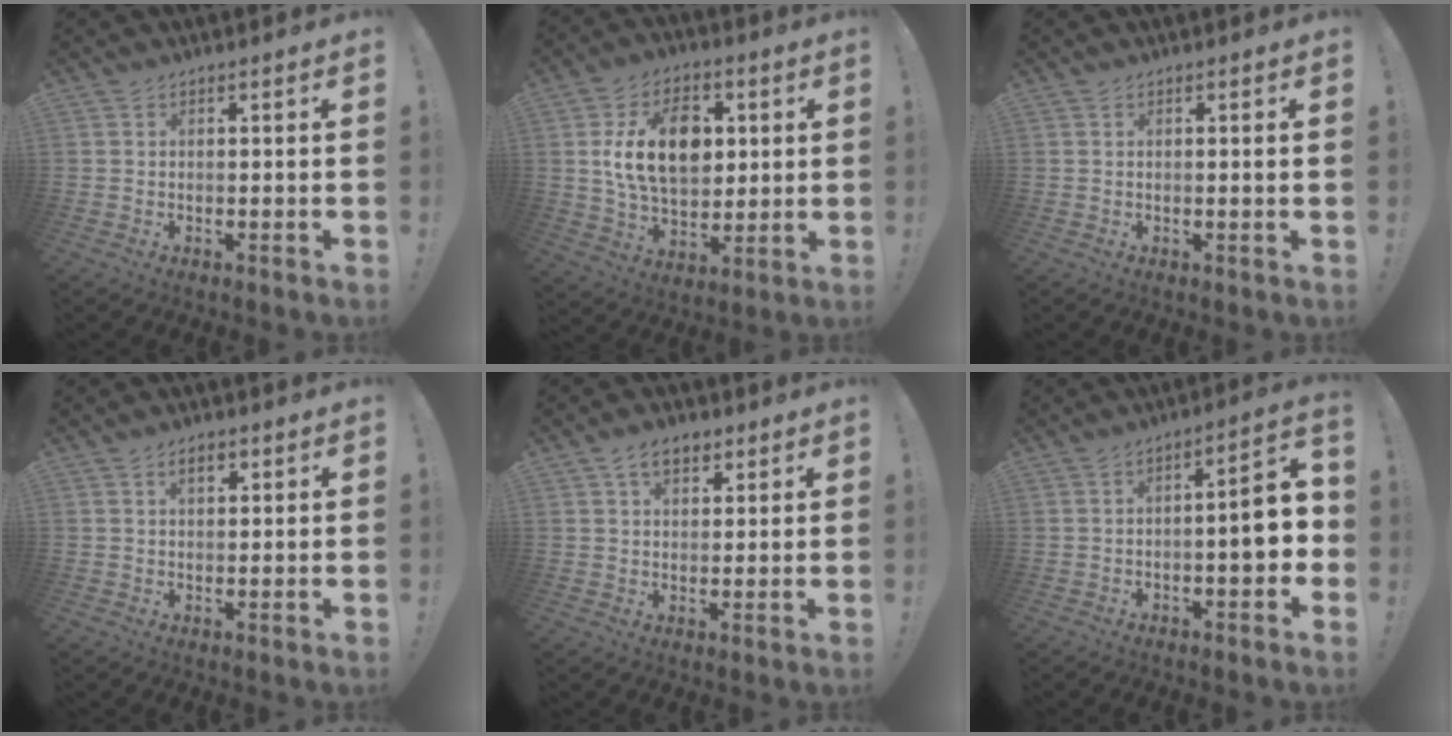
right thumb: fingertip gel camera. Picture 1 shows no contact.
{"total": 17.7, "force": [3.8, 12.3, 12.1], "torque": [-0.182, -0.003, 0.069]}
{"total": 1.1, "force": [0.3, -0.4, 1.0], "torque": [-0.013, -0.003, 0.003]}
{"total": 3.2, "force": [1.6, 1.7, 2.2], "torque": [-0.033, 0.001, 0.024]}
{"total": 6.3, "force": [3.4, 4.1, 3.5], "torque": [-0.054, -0.001, 0.062]}
{"total": 9.7, "force": [-1.6, 2.8, 9.1], "torque": [-0.118, 0.003, -0.031]}